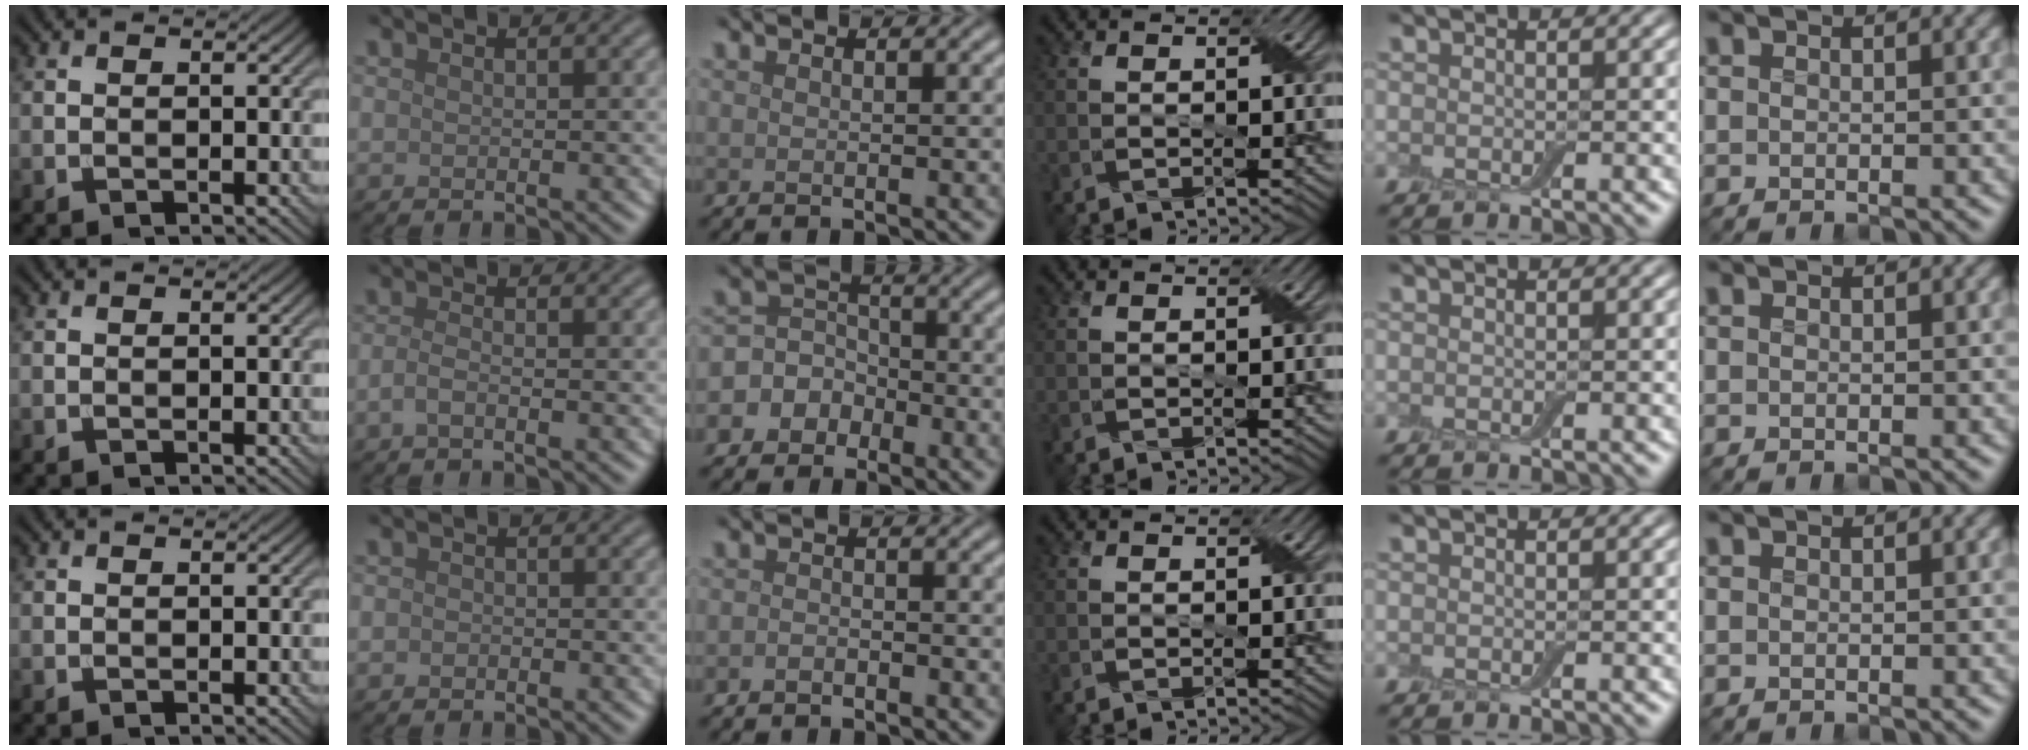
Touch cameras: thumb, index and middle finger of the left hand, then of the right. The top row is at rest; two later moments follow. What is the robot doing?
{"motion": "fold", "object": "cloth"}